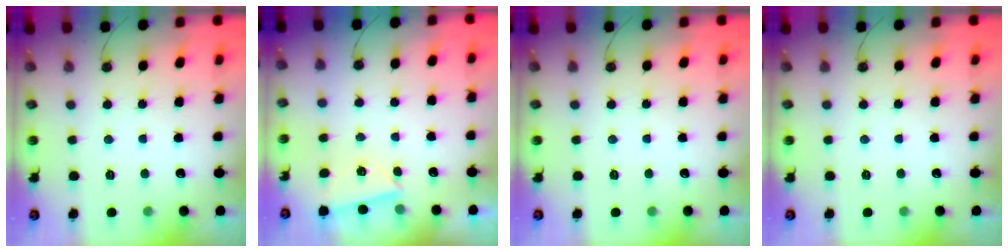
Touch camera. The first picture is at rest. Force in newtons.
{"total": 2.6, "press": 2.6, "slide": 0.3}
{"total": 0.0}
{"total": 0.0}